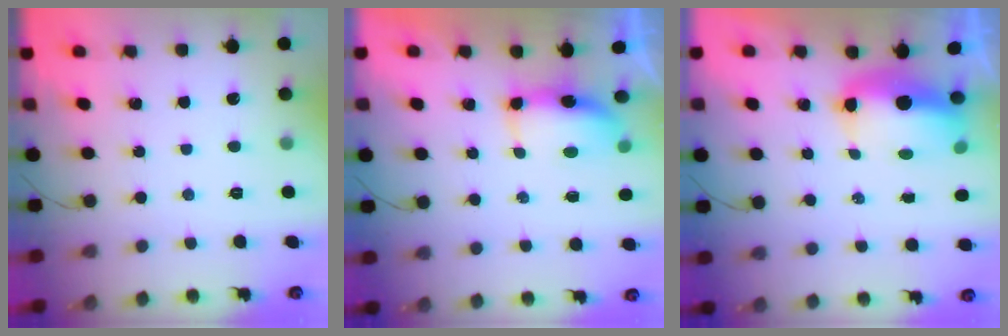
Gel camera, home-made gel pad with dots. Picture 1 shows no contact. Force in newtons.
{"total": 6.4, "press": 6.3, "slide": 0.7}
{"total": 9.8, "press": 9.5, "slide": 2.1}